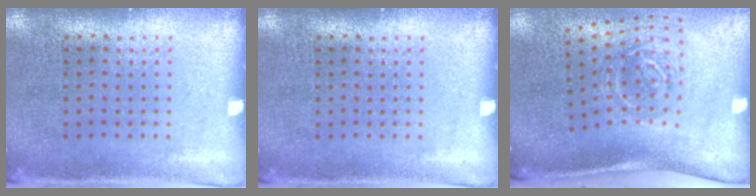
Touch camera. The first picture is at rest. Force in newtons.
{"total": 0.0}
{"total": 2.0, "press": 1.3, "slide": 1.5}